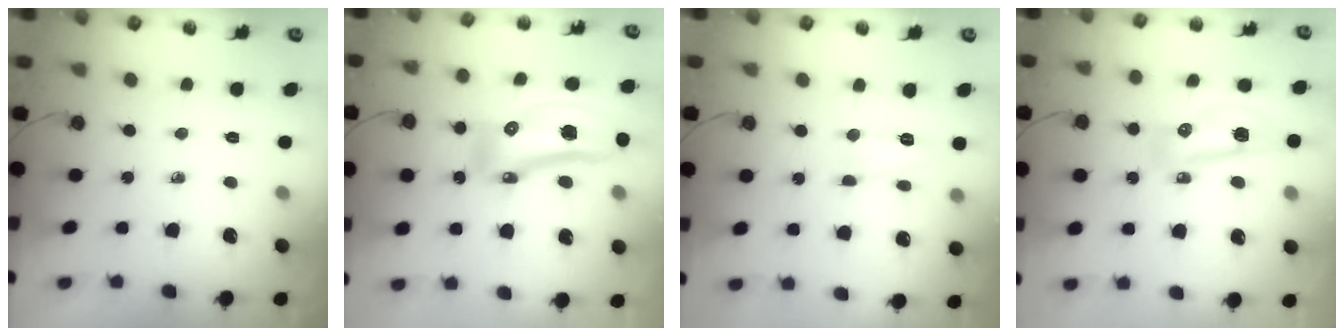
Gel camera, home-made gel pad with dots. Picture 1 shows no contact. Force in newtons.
{"total": 18.1, "press": 17.9, "slide": 2.2}
{"total": 6.2, "press": 6.2, "slide": 0.4}
{"total": 9.4, "press": 9.3, "slide": 1.2}